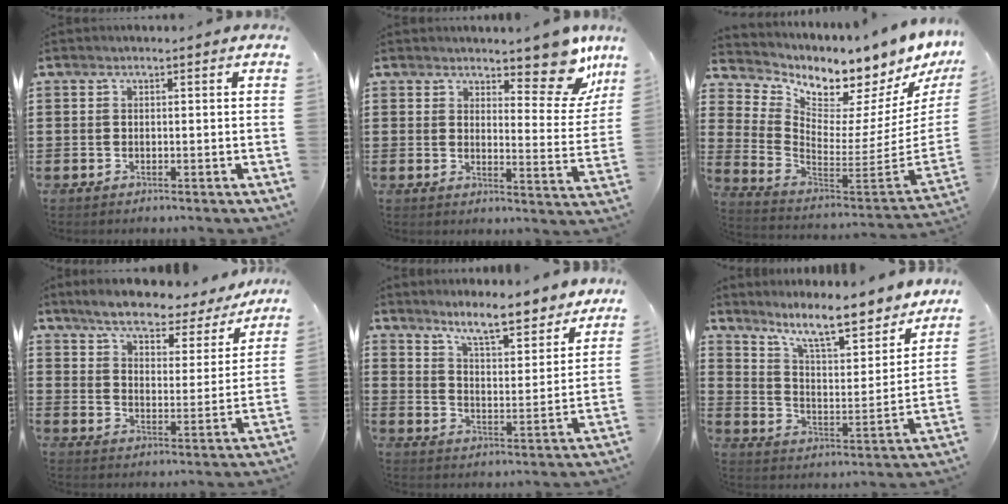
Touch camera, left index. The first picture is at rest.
{"total": 9.6, "force": [7.9, 2.8, 4.8], "torque": [-0.062, -0.047, 0.137]}
{"total": 4.7, "force": [4.4, 1.1, 0.9], "torque": [-0.051, -0.068, 0.068]}
{"total": 6.2, "force": [5.8, 0.9, 2.0], "torque": [-0.060, -0.038, 0.097]}
{"total": 7.7, "force": [7.0, 0.3, 3.2], "torque": [-0.071, -0.044, 0.118]}
{"total": 10.4, "force": [8.7, 1.4, 5.6], "torque": [-0.120, -0.049, 0.150]}